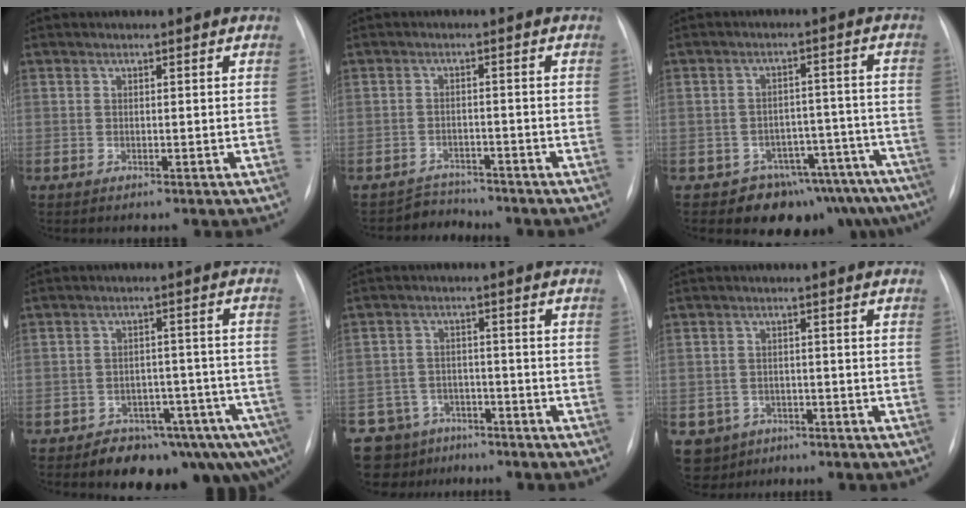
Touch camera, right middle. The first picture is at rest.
{"total": 3.3, "force": [-3.0, 0.6, -1.3], "torque": [0.025, -0.004, -0.047]}
{"total": 13.0, "force": [-10.8, 6.9, 2.2], "torque": [0.009, 0.058, -0.130]}
{"total": 12.5, "force": [-9.2, 5.0, 6.8], "torque": [-0.048, 0.033, -0.121]}
{"total": 8.5, "force": [-6.5, 5.5, 0.5], "torque": [-0.008, 0.023, -0.094]}
{"total": 5.1, "force": [-2.9, 4.2, 0.4], "torque": [-0.001, 0.008, -0.039]}